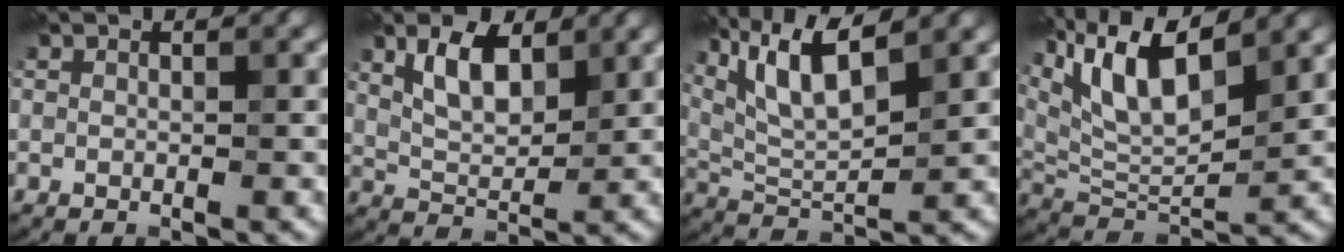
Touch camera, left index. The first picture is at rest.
{"total": 4.2, "force": [2.2, 2.0, 3.0], "torque": [-0.060, 0.007, 0.040]}
{"total": 6.8, "force": [3.9, 1.7, 5.3], "torque": [-0.109, 0.010, 0.079]}
{"total": 9.6, "force": [5.5, 3.1, 7.3], "torque": [-0.145, 0.009, 0.102]}